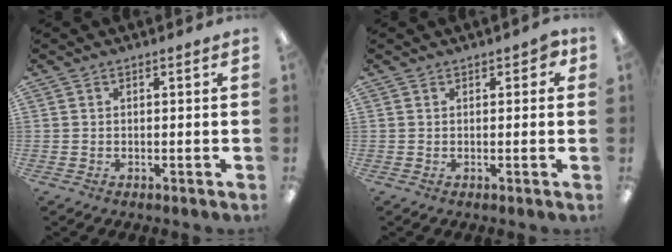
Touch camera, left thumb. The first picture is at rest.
{"total": 2.7, "force": [1.2, 1.6, 1.8], "torque": [-0.020, 0.000, 0.019]}